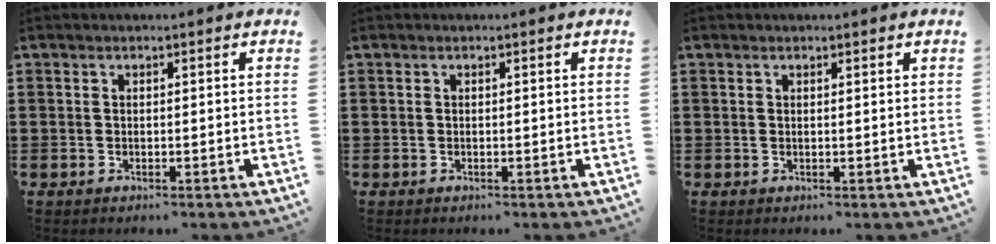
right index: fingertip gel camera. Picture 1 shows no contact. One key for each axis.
{"total": 0.0}
{"total": 0.5, "fx": 0.4, "fy": 0.0, "fz": 0.3, "tx": -0.007, "ty": 0.000, "tz": 0.009}